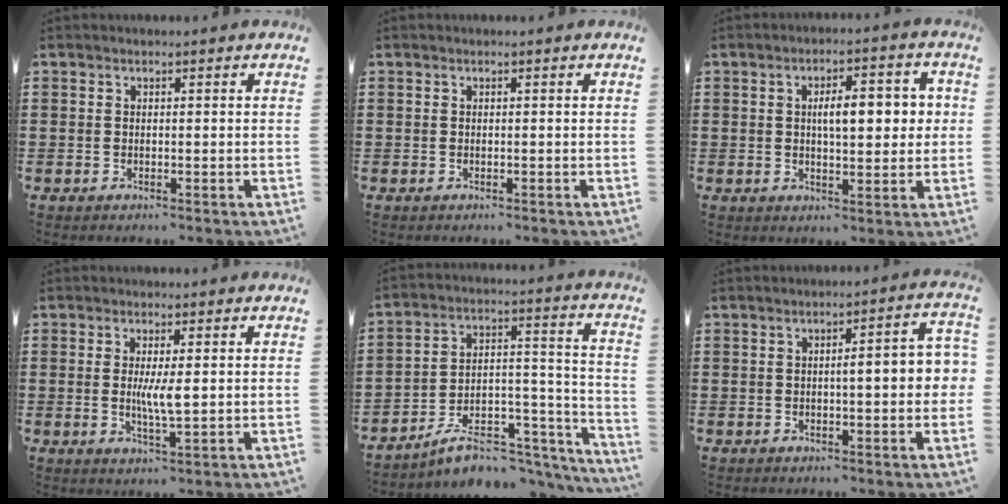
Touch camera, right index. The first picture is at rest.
{"total": 0.0}
{"total": 7.1, "force": [1.0, 2.8, 6.4], "torque": [-0.092, -0.003, 0.008]}
{"total": 4.1, "force": [0.3, 0.7, 4.0], "torque": [-0.076, -0.004, 0.003]}
{"total": 8.9, "force": [-7.0, 3.6, 4.2], "torque": [-0.062, 0.020, -0.124]}
{"total": 4.9, "force": [-0.4, 0.7, 4.8], "torque": [-0.075, -0.001, -0.011]}